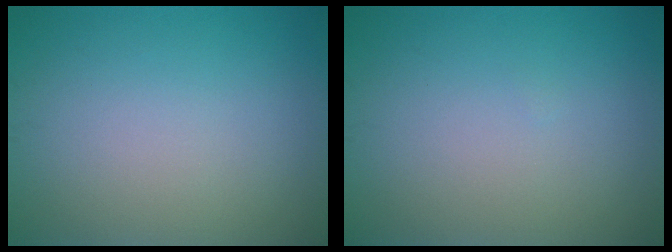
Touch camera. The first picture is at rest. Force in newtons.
{"total": 0.0}